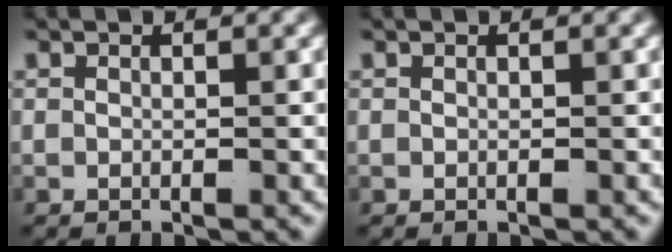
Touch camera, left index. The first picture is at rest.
{"total": 0.0}